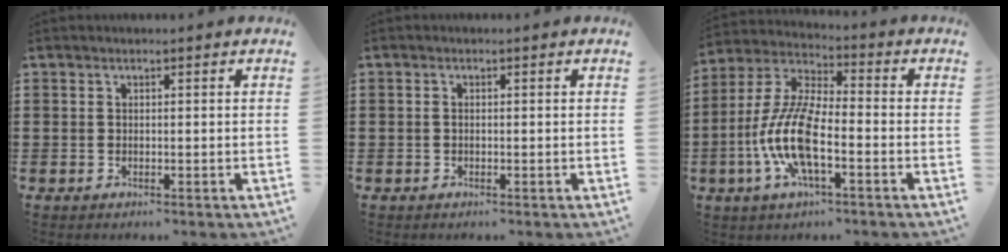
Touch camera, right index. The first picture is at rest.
{"total": 0.0}
{"total": 10.7, "force": [-3.6, 3.6, 9.5], "torque": [-0.227, -0.009, -0.073]}